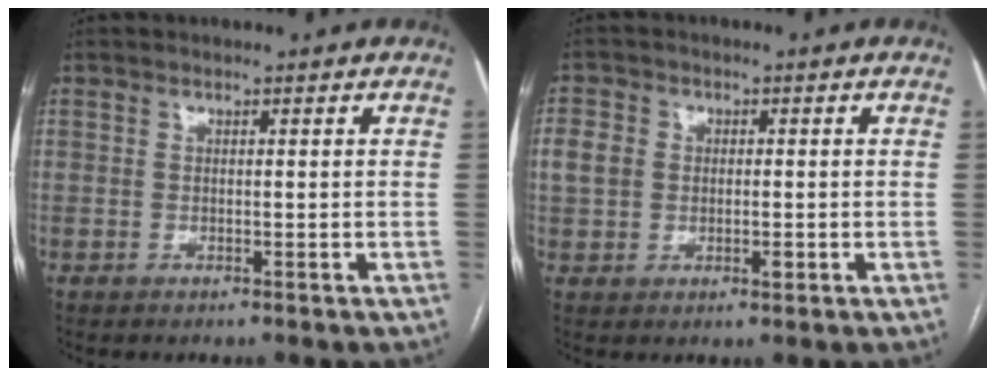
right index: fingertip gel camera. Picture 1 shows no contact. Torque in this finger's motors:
{"motor_torque": [-0.02, -0.04, 0.13, 0.06]}